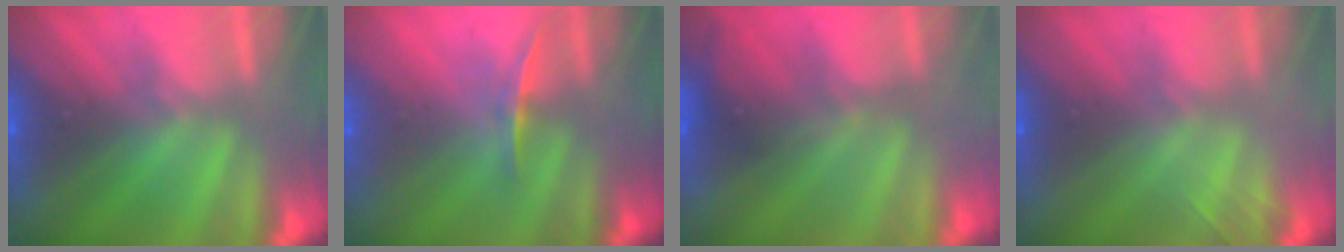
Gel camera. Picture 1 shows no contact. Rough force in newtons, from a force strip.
{"total": 1.1}
{"total": 4.6}
{"total": 2.0}